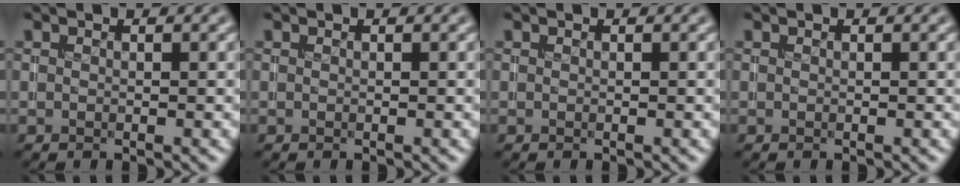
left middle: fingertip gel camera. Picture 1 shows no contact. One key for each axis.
{"total": 0.0}
{"total": 0.0}
{"total": 0.0}